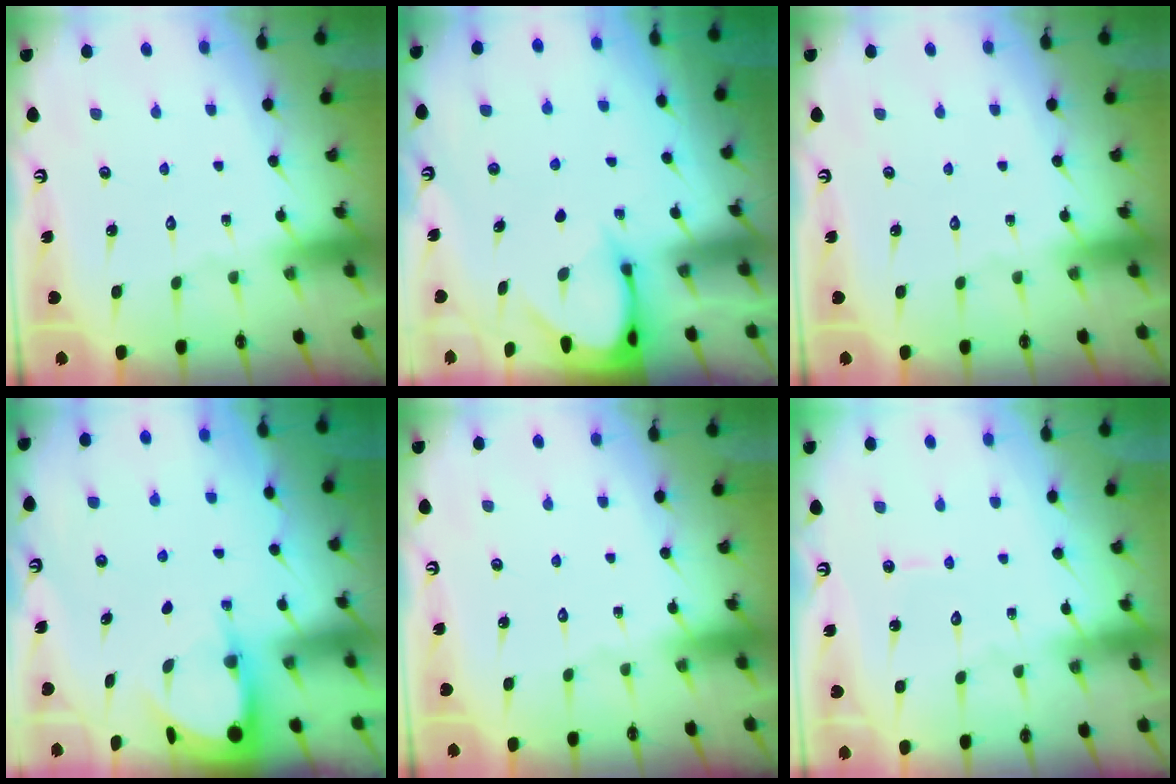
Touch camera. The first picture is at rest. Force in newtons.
{"total": 3.3, "press": 3.3, "slide": 0.3}
{"total": 0.0}
{"total": 4.0, "press": 3.9, "slide": 0.4}
{"total": 0.0}
{"total": 2.8, "press": 2.8, "slide": 0.3}